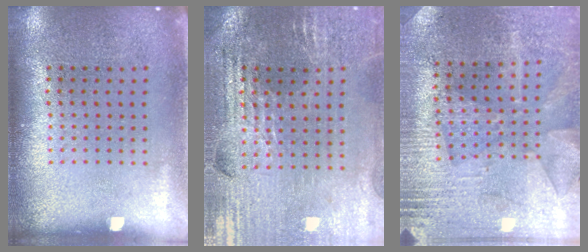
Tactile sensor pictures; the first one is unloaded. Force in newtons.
{"total": 2.8, "press": 2.8, "slide": 0.4}
{"total": 2.8, "press": 2.7, "slide": 0.7}